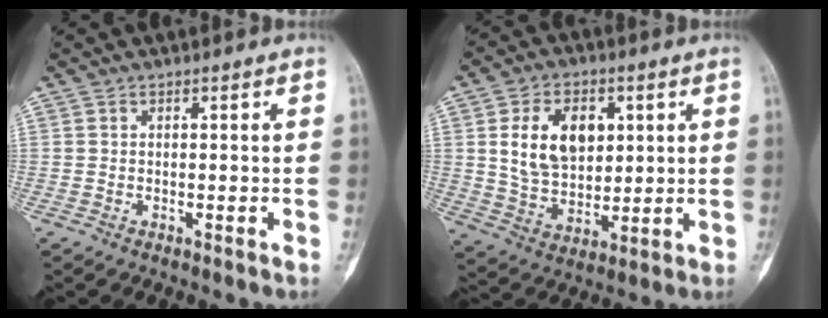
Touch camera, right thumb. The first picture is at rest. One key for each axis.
{"total": 13.8, "fx": 3.2, "fy": 9.5, "fz": 9.4, "tx": -0.119, "ty": -0.011, "tz": 0.065}